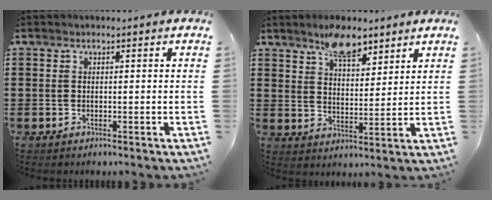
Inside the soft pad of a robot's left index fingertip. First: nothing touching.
{"total": 7.7, "force": [5.8, 3.2, 3.9], "torque": [-0.069, -0.010, 0.102]}